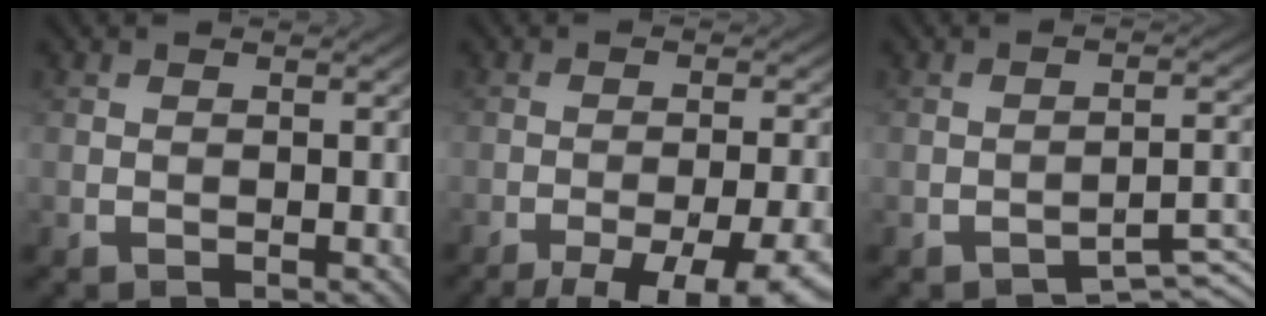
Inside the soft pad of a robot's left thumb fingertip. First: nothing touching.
{"total": 13.8, "force": [-9.9, 3.7, 8.9], "torque": [-0.120, -0.007, -0.121]}
{"total": 4.0, "force": [-3.4, 0.7, 2.0], "torque": [-0.022, 0.011, -0.052]}